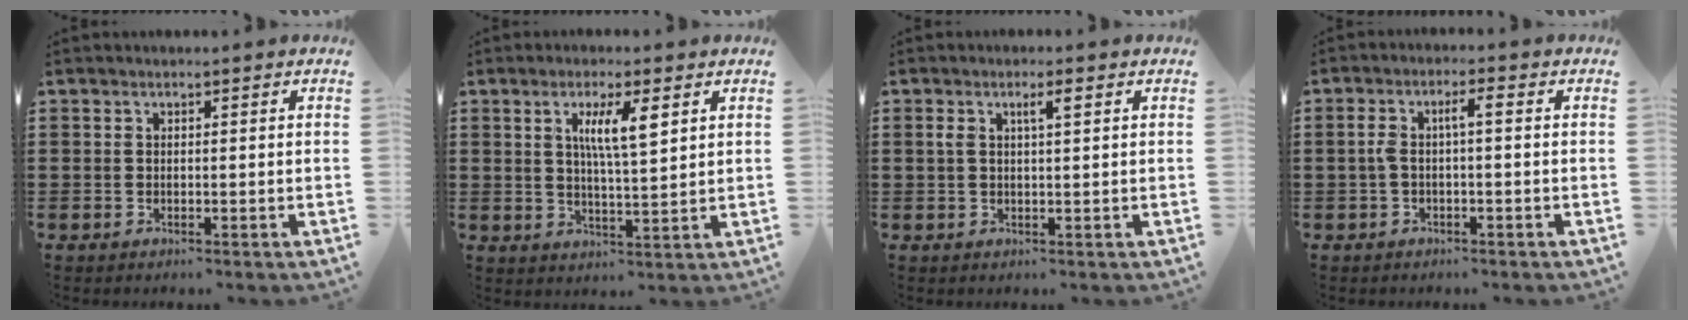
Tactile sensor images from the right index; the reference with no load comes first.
{"total": 5.9, "force": [2.3, 1.2, 5.3], "torque": [-0.111, 0.007, 0.036]}
{"total": 2.5, "force": [1.0, 0.6, 2.3], "torque": [-0.046, 0.005, 0.014]}
{"total": 3.0, "force": [-0.3, 0.7, 2.9], "torque": [-0.070, 0.001, -0.013]}